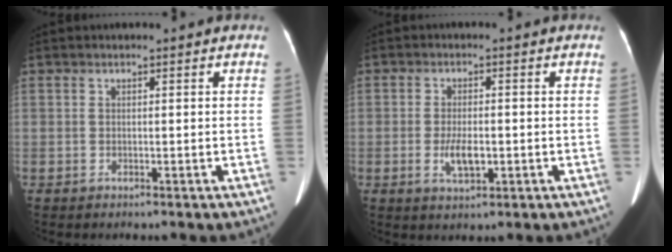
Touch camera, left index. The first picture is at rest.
{"total": 4.1, "force": [-1.0, 1.5, 3.6], "torque": [-0.073, -0.003, -0.015]}